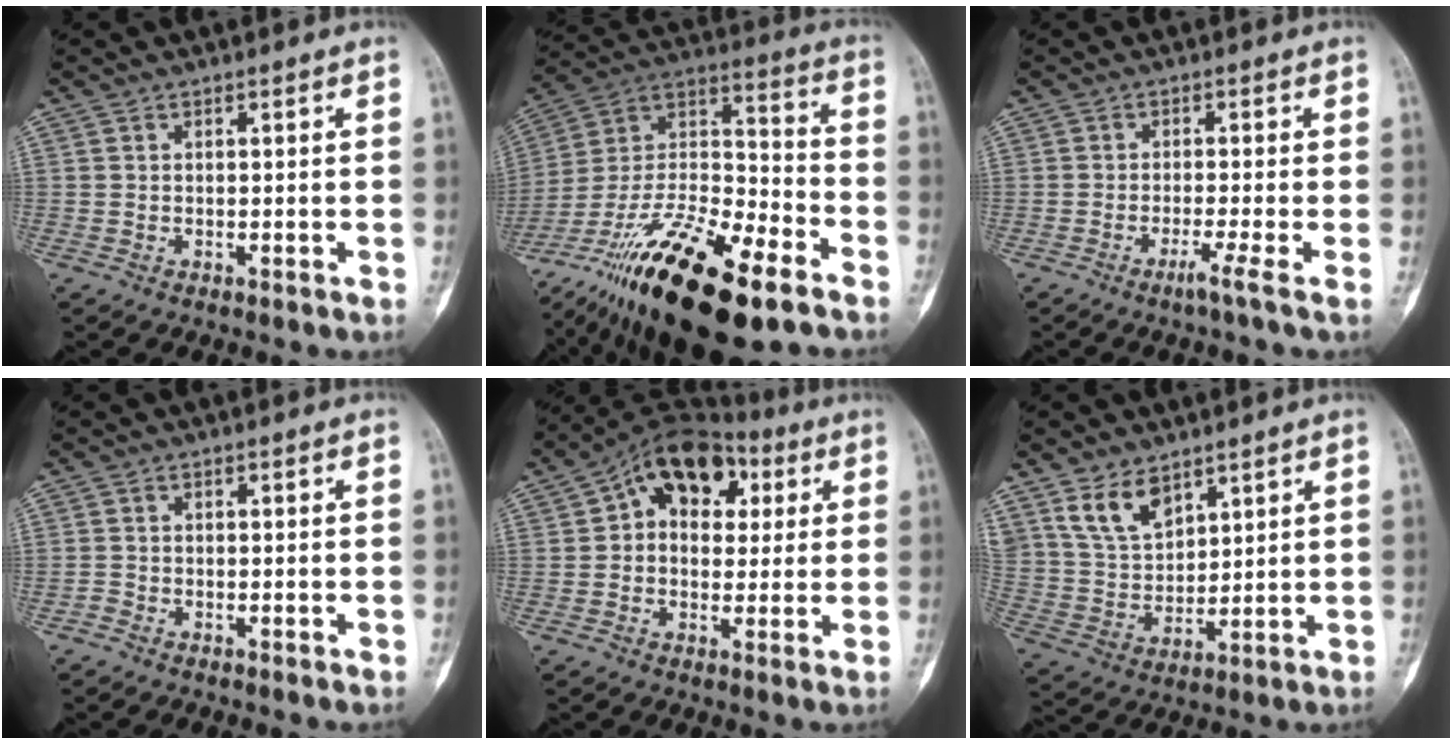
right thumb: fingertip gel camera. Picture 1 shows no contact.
{"total": 29.7, "force": [-18.8, 9.8, 20.8], "torque": [-0.376, 0.049, -0.326]}
{"total": 2.9, "force": [-1.8, -1.0, 2.0], "torque": [-0.046, 0.000, -0.043]}
{"total": 1.3, "force": [-0.9, 0.9, 0.4], "torque": [0.002, 0.003, -0.024]}
{"total": 13.9, "force": [3.7, 9.8, 9.3], "torque": [-0.094, 0.024, 0.048]}
{"total": 9.3, "force": [5.9, 5.4, 4.6], "torque": [-0.065, -0.029, 0.128]}